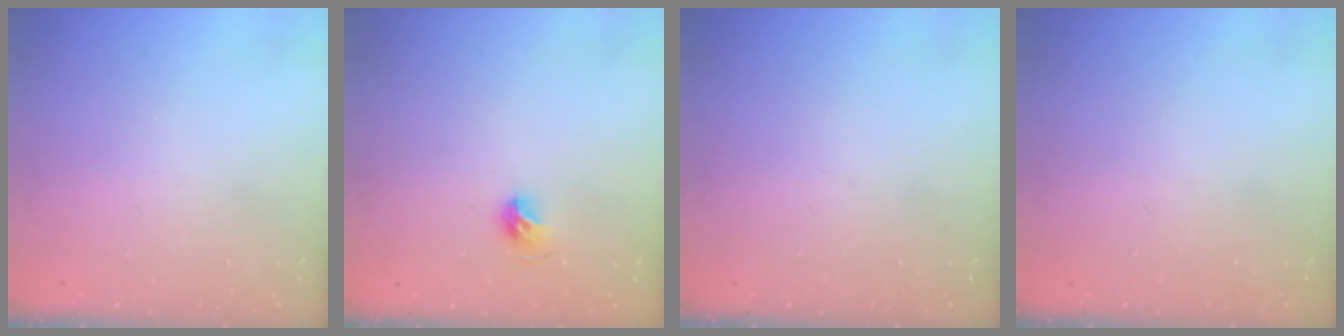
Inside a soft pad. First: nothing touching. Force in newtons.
{"total": 6.2, "press": 6.1, "slide": 1.2}
{"total": 0.0}
{"total": 0.0}